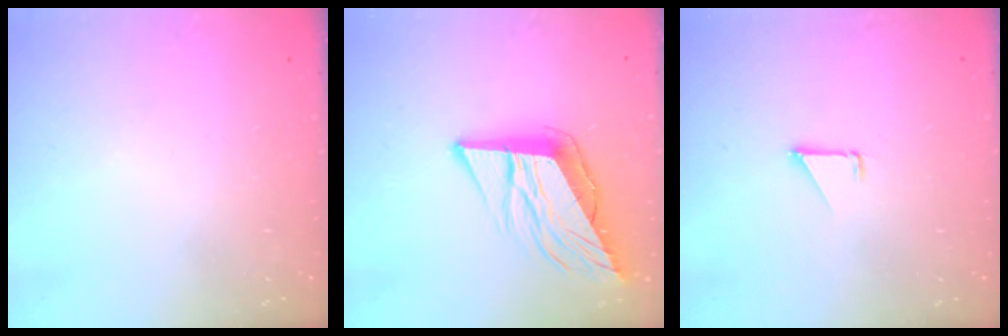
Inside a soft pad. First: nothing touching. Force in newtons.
{"total": 12.7, "press": 12.2, "slide": 3.4}
{"total": 1.5, "press": 1.5, "slide": 0.1}